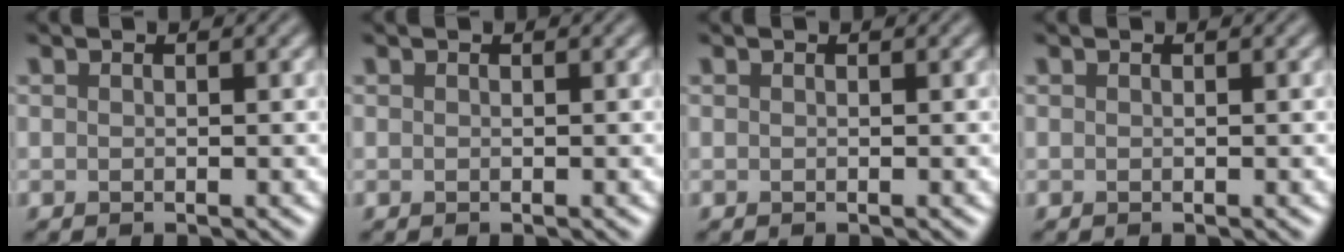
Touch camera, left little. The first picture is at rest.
{"total": 0.0}
{"total": 0.0}
{"total": 0.0}